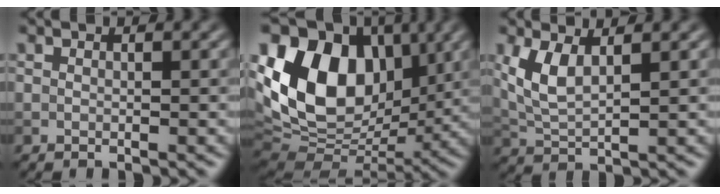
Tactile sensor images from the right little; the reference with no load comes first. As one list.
[{"total": 15.3, "force": [3.8, 10.8, 10.1], "torque": [-0.192, 0.021, 0.065]}, {"total": 3.8, "force": [1.6, 1.6, 3.1], "torque": [-0.078, -0.001, 0.036]}]